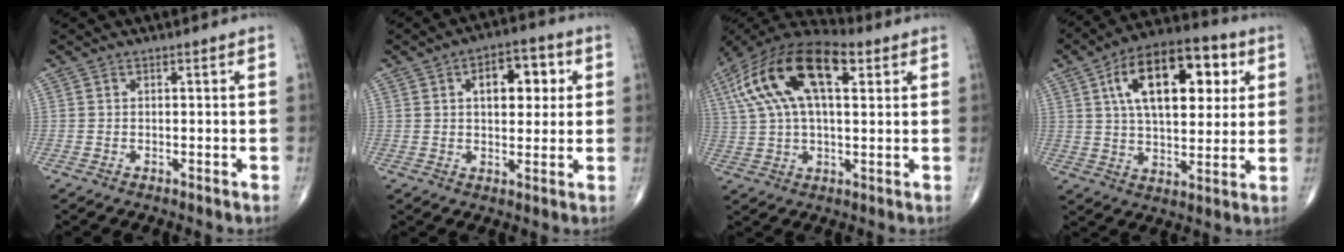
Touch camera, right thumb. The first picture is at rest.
{"total": 9.8, "force": [2.6, 5.5, 7.7], "torque": [-0.074, 0.007, 0.035]}
{"total": 21.4, "force": [7.4, 9.9, 17.5], "torque": [-0.350, 0.031, 0.127]}
{"total": 20.4, "force": [6.5, 10.4, 16.3], "torque": [-0.228, 0.001, 0.097]}